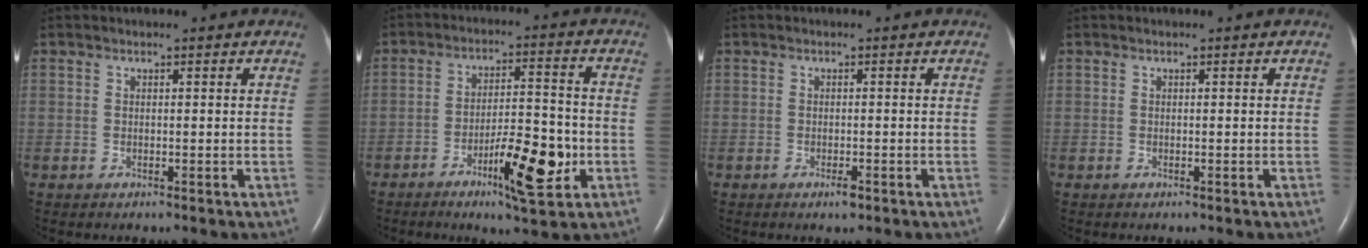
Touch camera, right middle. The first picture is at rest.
{"total": 10.3, "force": [-4.1, 1.9, 9.2], "torque": [-0.152, -0.001, -0.063]}
{"total": 1.2, "force": [-0.8, 0.2, 0.9], "torque": [-0.019, -0.002, -0.010]}
{"total": 0.0}